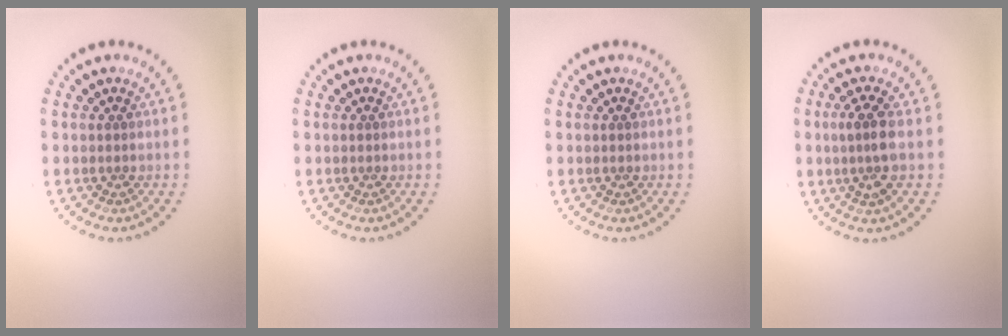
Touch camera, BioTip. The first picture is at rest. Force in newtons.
{"total": 0.0}
{"total": 0.0}
{"total": 2.6, "press": 2.4, "slide": 1.2}